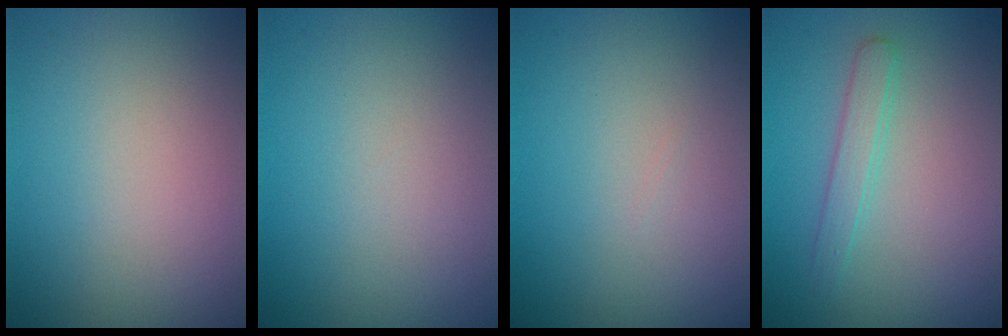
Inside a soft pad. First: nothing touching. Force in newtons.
{"total": 0.0}
{"total": 0.0}
{"total": 1.7, "press": 1.7, "slide": 0.1}